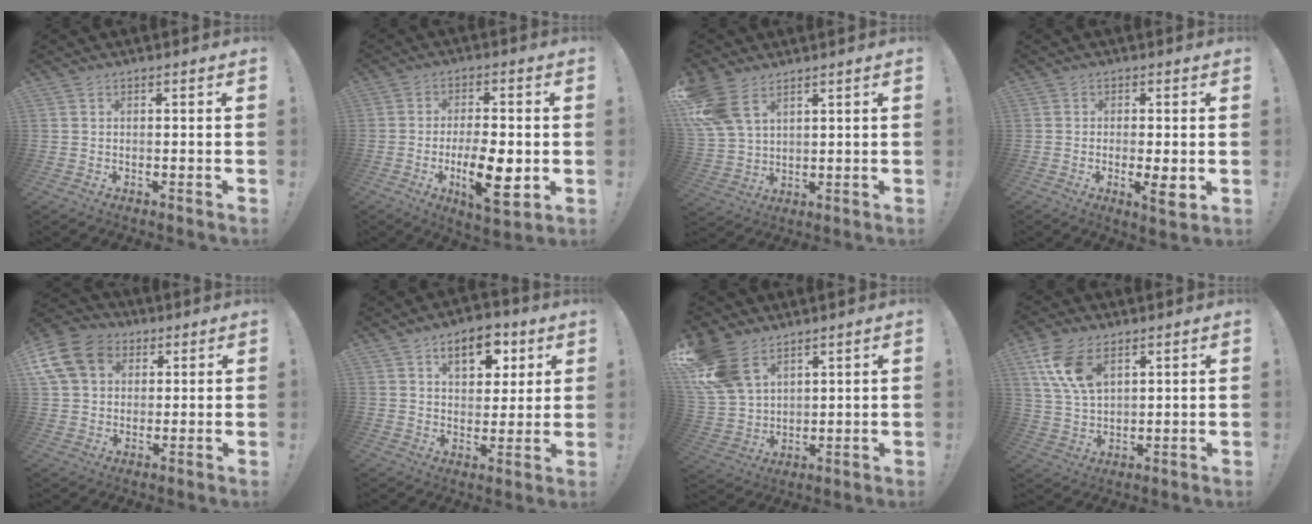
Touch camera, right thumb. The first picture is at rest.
{"total": 13.6, "force": [-3.4, 4.8, 12.3], "torque": [-0.201, 0.002, -0.055]}
{"total": 10.7, "force": [6.4, 6.2, 6.0], "torque": [-0.129, -0.022, 0.129]}
{"total": 5.7, "force": [-1.4, 1.1, 5.4], "torque": [-0.074, -0.006, -0.019]}
{"total": 14.6, "force": [5.0, 11.6, 7.2], "torque": [-0.128, -0.011, 0.103]}
{"total": 11.2, "force": [5.5, 6.7, 7.1], "torque": [-0.093, -0.014, 0.095]}
{"total": 14.4, "force": [9.0, 8.7, 7.1], "torque": [-0.141, -0.043, 0.179]}
{"total": 11.8, "force": [6.2, 6.4, 7.7], "torque": [-0.163, -0.013, 0.119]}